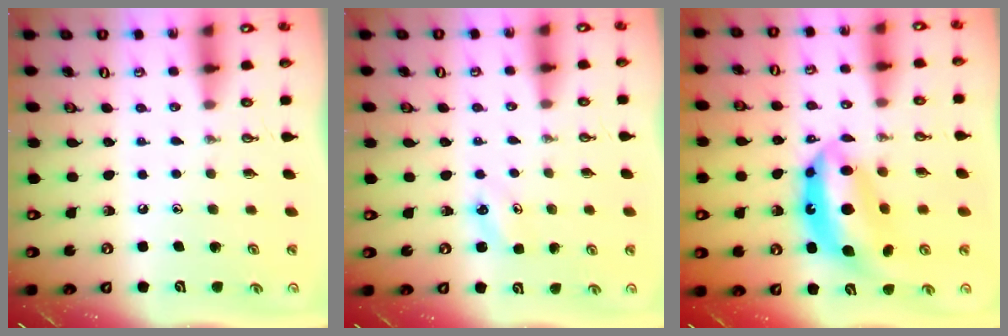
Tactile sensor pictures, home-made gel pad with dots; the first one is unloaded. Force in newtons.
{"total": 4.0, "press": 4.0, "slide": 0.3}
{"total": 14.6, "press": 14.6, "slide": 1.1}